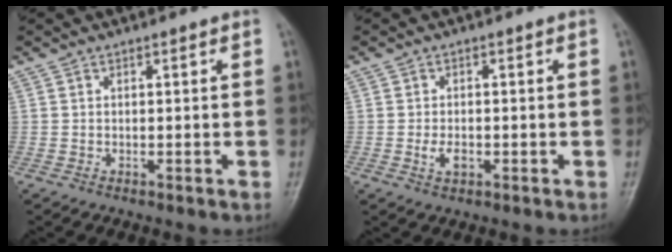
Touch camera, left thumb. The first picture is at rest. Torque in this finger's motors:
{"motor_torque": [-0.17, 0.25, 0.25, 0.08, 0.01]}